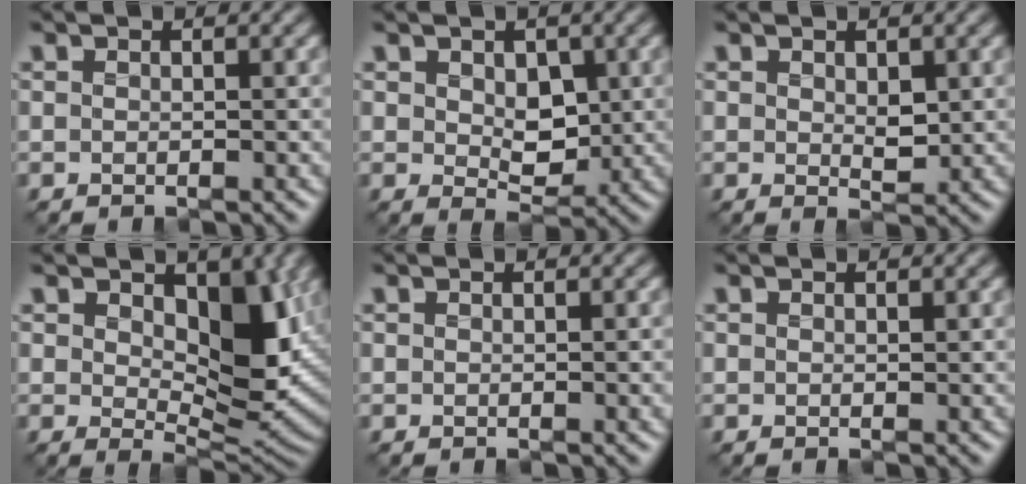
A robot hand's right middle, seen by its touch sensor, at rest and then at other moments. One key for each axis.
{"total": 3.6, "fx": 0.3, "fy": 2.4, "fz": 2.6, "tx": -0.048, "ty": -0.009, "tz": 0.001}
{"total": 1.8, "fx": 0.4, "fy": 1.0, "fz": 1.4, "tx": -0.026, "ty": -0.006, "tz": 0.007}
{"total": 8.5, "fx": 2.1, "fy": 4.6, "fz": 6.9, "tx": -0.107, "ty": -0.018, "tz": 0.030}
{"total": 0.6, "fx": 0.1, "fy": 0.2, "fz": 0.5, "tx": -0.009, "ty": 0.002, "tz": 0.002}
{"total": 0.0}